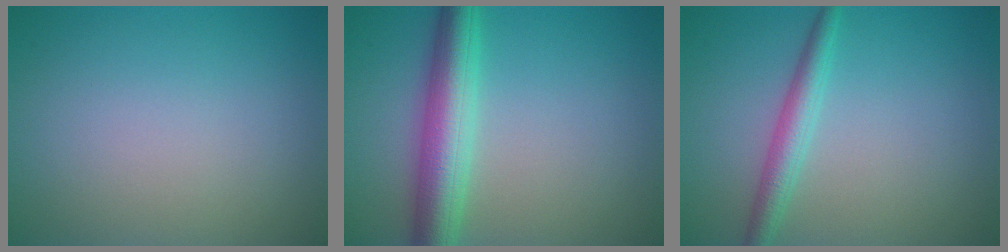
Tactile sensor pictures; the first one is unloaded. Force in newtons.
{"total": 5.8, "press": 5.8, "slide": 0.2}
{"total": 2.7, "press": 2.7, "slide": 0.1}